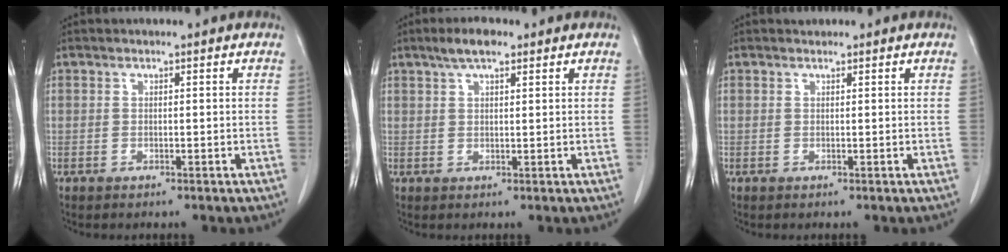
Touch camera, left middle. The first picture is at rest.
{"total": 4.1, "force": [2.8, 1.1, 2.8], "torque": [-0.056, 0.011, 0.050]}
{"total": 0.6, "force": [0.6, 0.2, 0.0], "torque": [-0.011, 0.003, 0.011]}